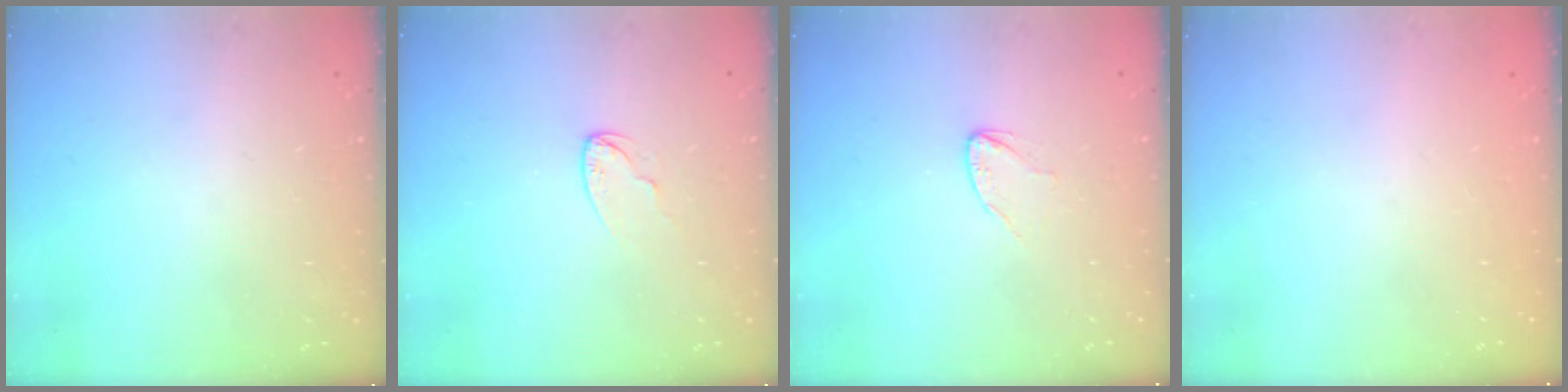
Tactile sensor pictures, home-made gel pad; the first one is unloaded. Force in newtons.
{"total": 3.7, "press": 3.7, "slide": 0.3}
{"total": 2.9, "press": 2.9, "slide": 0.2}
{"total": 0.0}